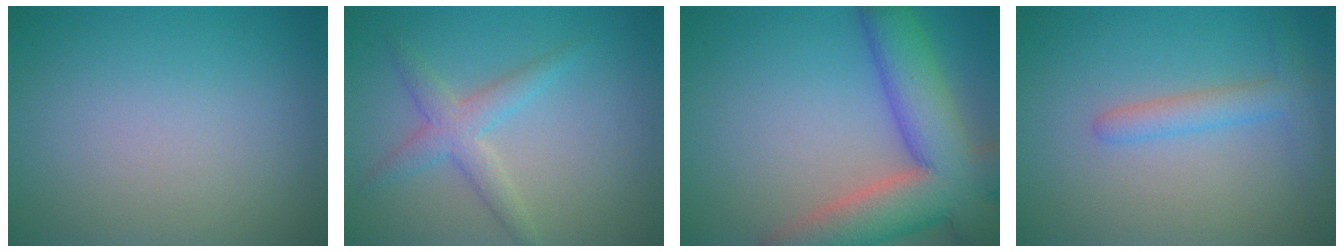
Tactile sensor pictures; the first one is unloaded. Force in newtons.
{"total": 2.8, "press": 2.8, "slide": 0.0}
{"total": 10.9, "press": 10.9, "slide": 0.8}
{"total": 2.5, "press": 2.5, "slide": 0.2}